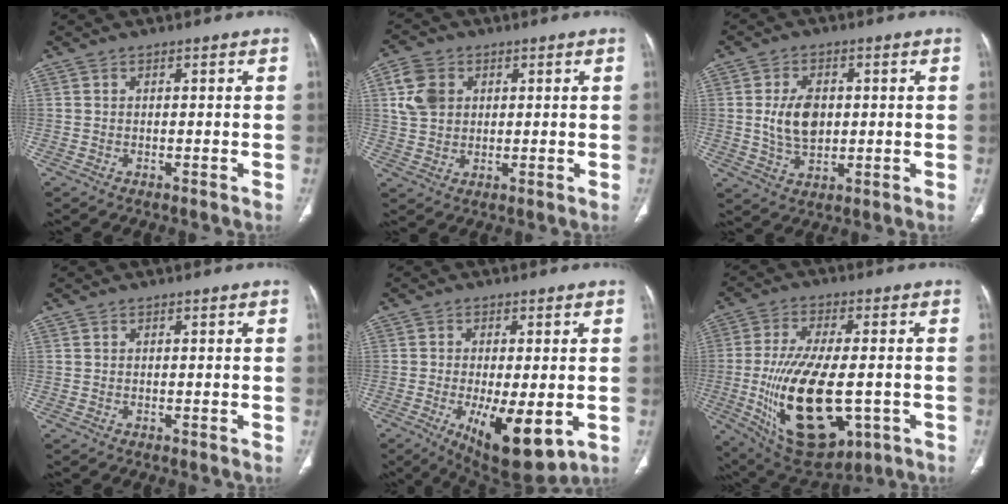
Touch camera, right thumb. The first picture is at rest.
{"total": 7.4, "force": [2.2, 5.8, 4.1], "torque": [-0.068, 0.000, 0.044]}
{"total": 8.1, "force": [0.6, 5.2, 6.2], "torque": [-0.104, -0.005, 0.017]}
{"total": 0.0}
{"total": 13.2, "force": [-3.7, 4.8, 11.7], "torque": [-0.182, -0.021, -0.042]}
{"total": 22.1, "force": [-4.5, 10.5, 18.9], "torque": [-0.353, -0.009, -0.047]}